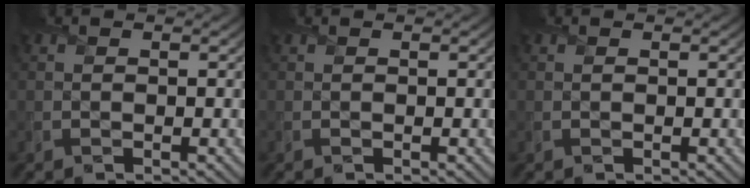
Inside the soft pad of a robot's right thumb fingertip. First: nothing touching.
{"total": 0.0}
{"total": 0.0}